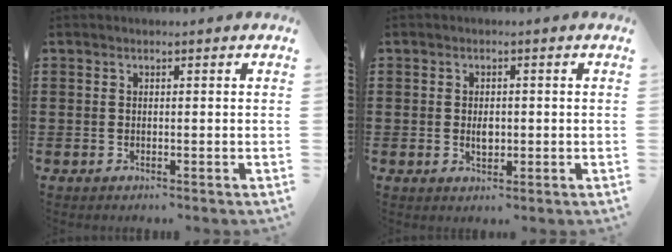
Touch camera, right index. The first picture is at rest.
{"total": 2.4, "force": [-0.2, 1.4, 2.0], "torque": [-0.031, -0.001, -0.005]}